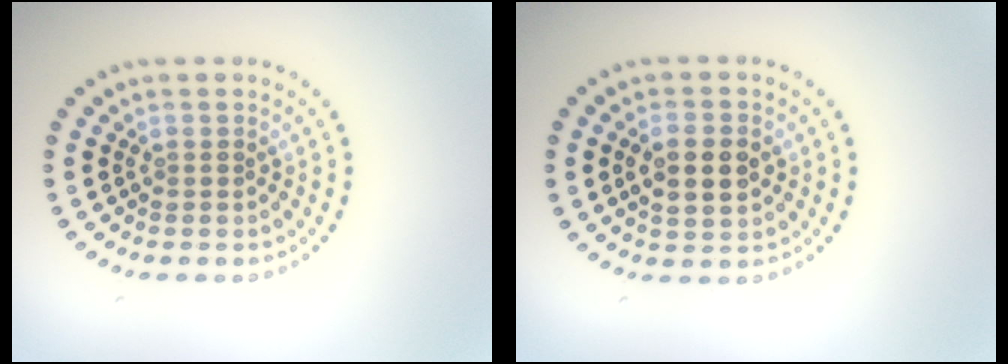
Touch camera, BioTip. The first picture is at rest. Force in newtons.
{"total": 3.4, "press": 3.4, "slide": 0.0}